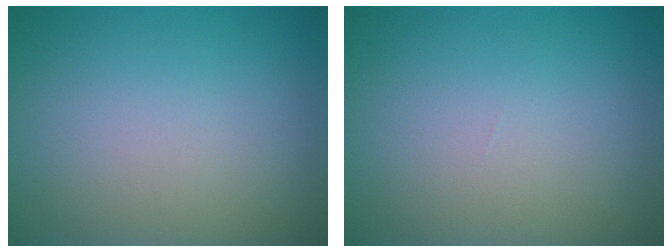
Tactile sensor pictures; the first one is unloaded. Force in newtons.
{"total": 0.0}